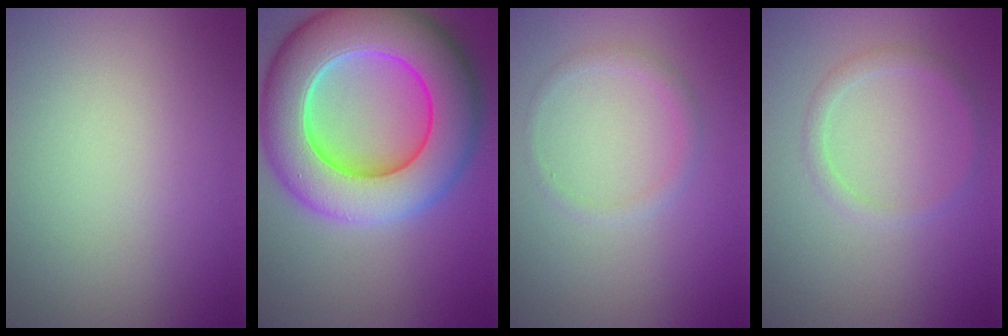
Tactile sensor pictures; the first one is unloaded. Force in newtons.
{"total": 13.4, "press": 13.4, "slide": 0.4}
{"total": 1.2, "press": 1.1, "slide": 0.1}
{"total": 1.4, "press": 1.4, "slide": 0.1}